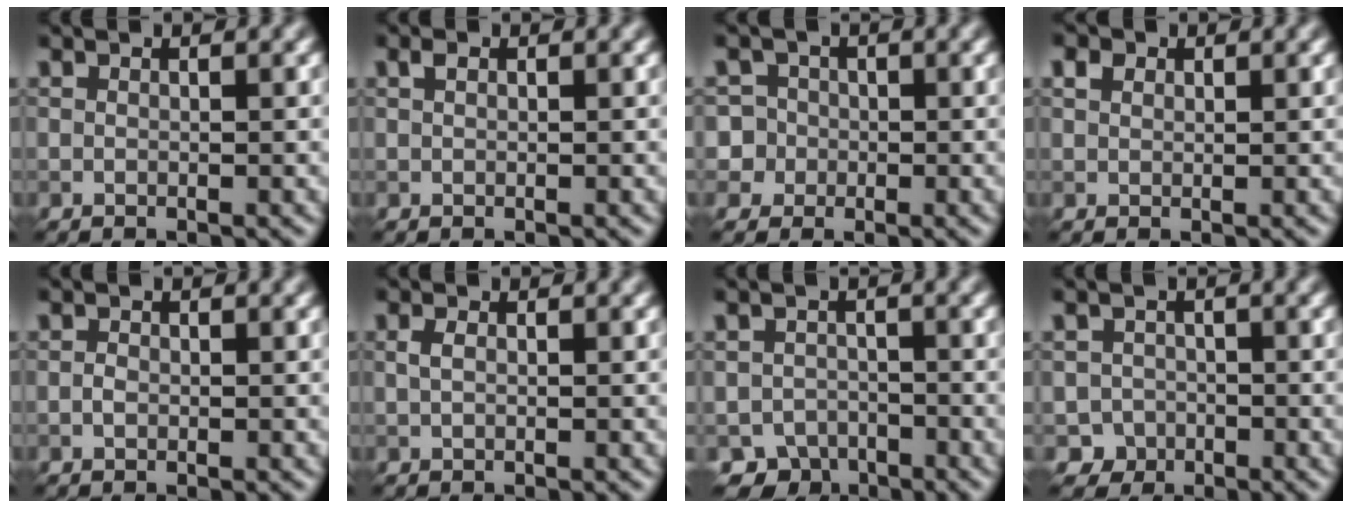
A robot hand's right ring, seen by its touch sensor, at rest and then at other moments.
{"total": 0.7, "force": [0.3, 0.4, 0.4], "torque": [-0.009, 0.002, 0.006]}
{"total": 5.3, "force": [-0.4, 5.1, 1.2], "torque": [-0.013, 0.026, -0.028]}
{"total": 1.1, "force": [0.6, 0.8, 0.5], "torque": [-0.008, 0.005, 0.009]}
{"total": 0.7, "force": [-0.2, 0.5, 0.5], "torque": [-0.009, 0.001, -0.006]}
{"total": 0.8, "force": [0.1, 0.4, 0.7], "torque": [-0.018, 0.001, 0.002]}
{"total": 3.2, "force": [-2.3, 2.2, 0.4], "torque": [0.009, -0.001, -0.042]}
{"total": 2.4, "force": [-1.2, 2.1, -0.1], "torque": [0.024, 0.006, -0.020]}